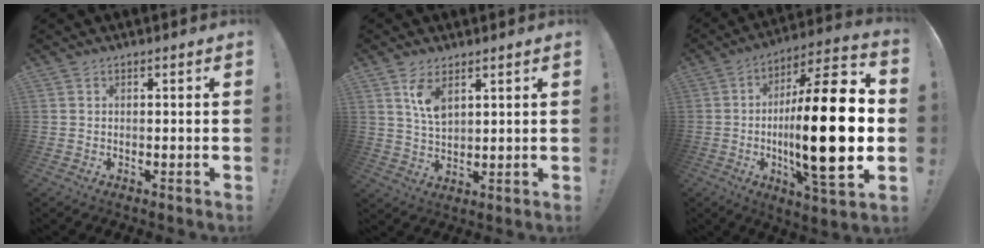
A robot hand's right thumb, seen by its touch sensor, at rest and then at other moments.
{"total": 7.1, "force": [3.9, 3.3, 4.9], "torque": [-0.087, -0.014, 0.071]}
{"total": 26.6, "force": [-2.7, 6.1, 25.7], "torque": [-0.443, -0.002, -0.051]}